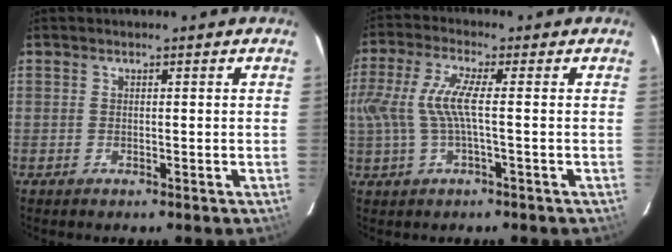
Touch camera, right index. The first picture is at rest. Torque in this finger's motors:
{"motor_torque": [0.38, -0.07, 0.63, 0.15]}